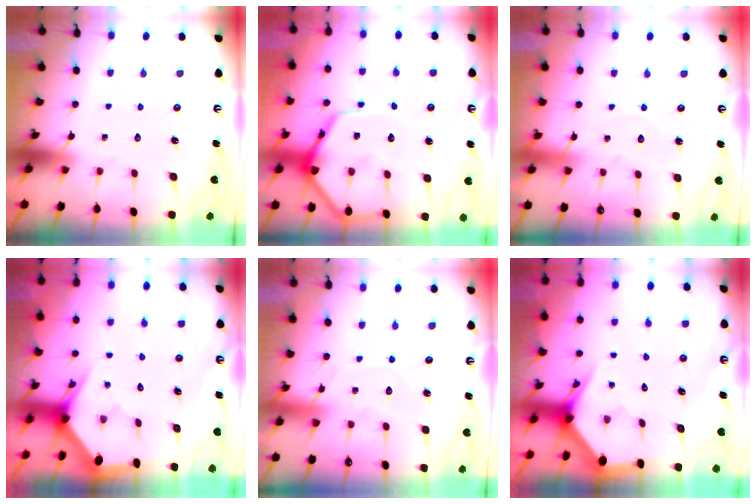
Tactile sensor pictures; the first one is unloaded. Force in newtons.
{"total": 14.3, "press": 14.2, "slide": 1.4}
{"total": 3.0, "press": 3.0, "slide": 0.3}
{"total": 3.1, "press": 3.1, "slide": 0.1}
{"total": 6.4, "press": 6.3, "slide": 0.6}
{"total": 3.0, "press": 3.0, "slide": 0.1}